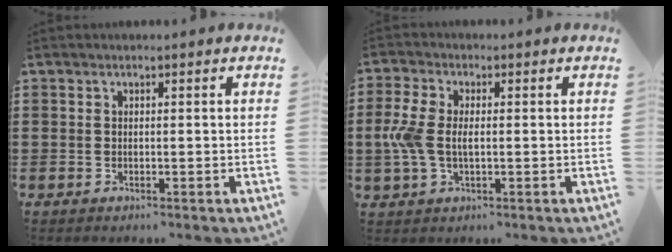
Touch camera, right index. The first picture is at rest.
{"total": 5.9, "force": [-0.2, 3.2, 5.0], "torque": [-0.129, -0.003, -0.014]}